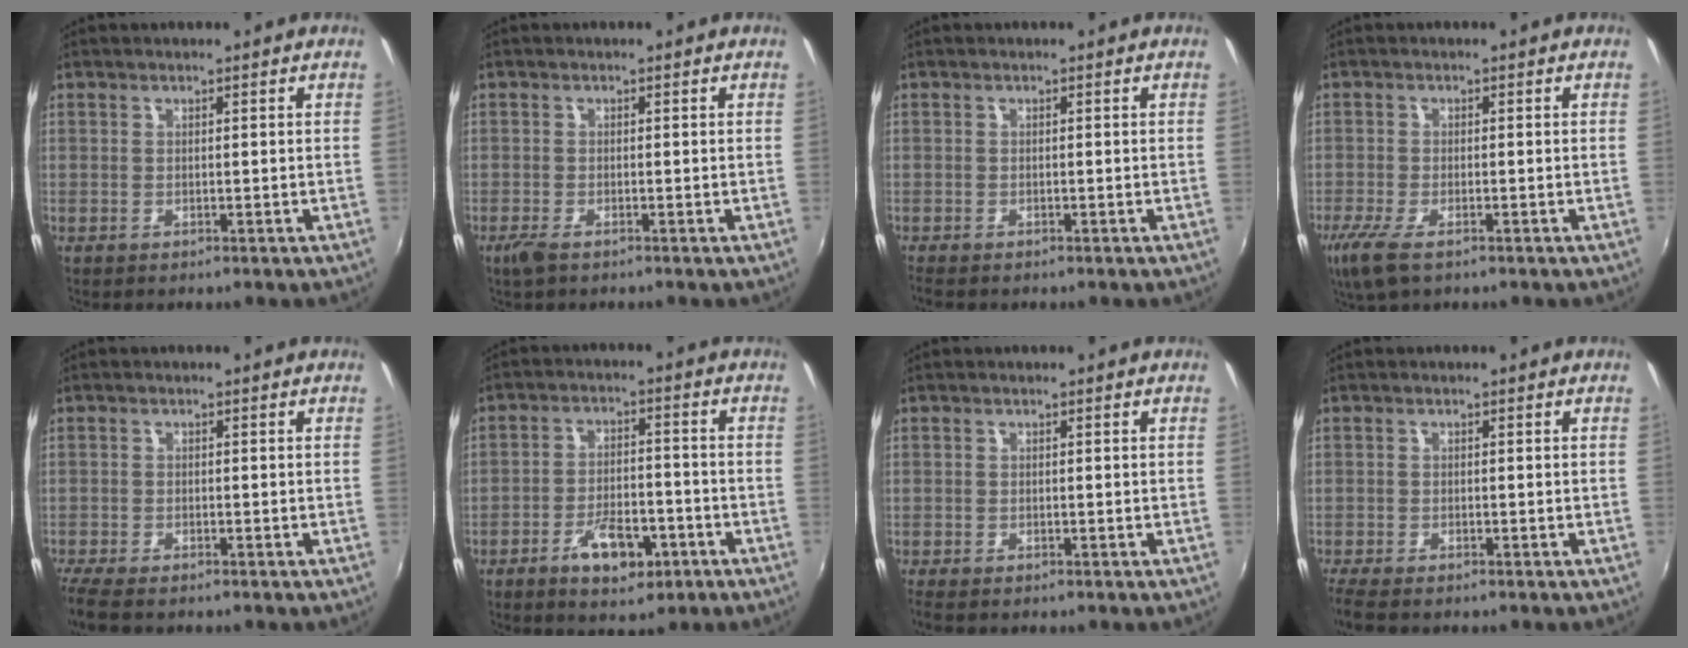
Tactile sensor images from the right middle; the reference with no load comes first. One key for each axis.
{"total": 2.3, "fx": -1.6, "fy": 0.6, "fz": 1.5, "tx": -0.035, "ty": -0.007, "tz": -0.031}
{"total": 1.5, "fx": -1.3, "fy": 0.3, "fz": 0.7, "tx": -0.016, "ty": -0.009, "tz": -0.022}
{"total": 6.7, "fx": -4.1, "fy": 2.3, "fz": 4.8, "tx": -0.115, "ty": -0.026, "tz": -0.074}
{"total": 5.3, "fx": -4.3, "fy": 1.0, "fz": 2.8, "tx": -0.074, "ty": -0.027, "tz": -0.081}
{"total": 8.3, "fx": -4.5, "fy": 3.7, "fz": 6.0, "tx": -0.115, "ty": 0.003, "tz": -0.064}
{"total": 2.0, "fx": -1.6, "fy": 0.4, "fz": 1.0, "tx": -0.023, "ty": -0.010, "tz": -0.027}
{"total": 4.0, "fx": -3.4, "fy": 0.7, "fz": 2.1, "tx": -0.056, "ty": -0.020, "tz": -0.062}